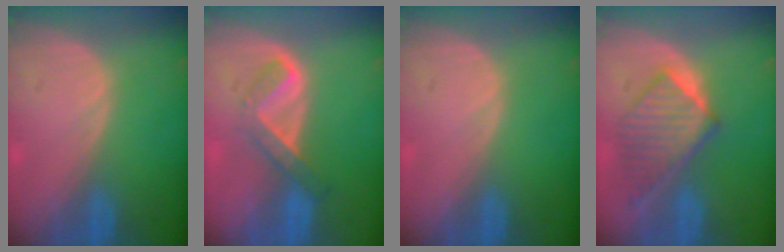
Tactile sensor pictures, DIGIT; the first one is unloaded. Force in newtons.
{"total": 5.3, "press": 4.6, "slide": 2.7}
{"total": 0.0}
{"total": 6.9, "press": 6.9, "slide": 0.2}